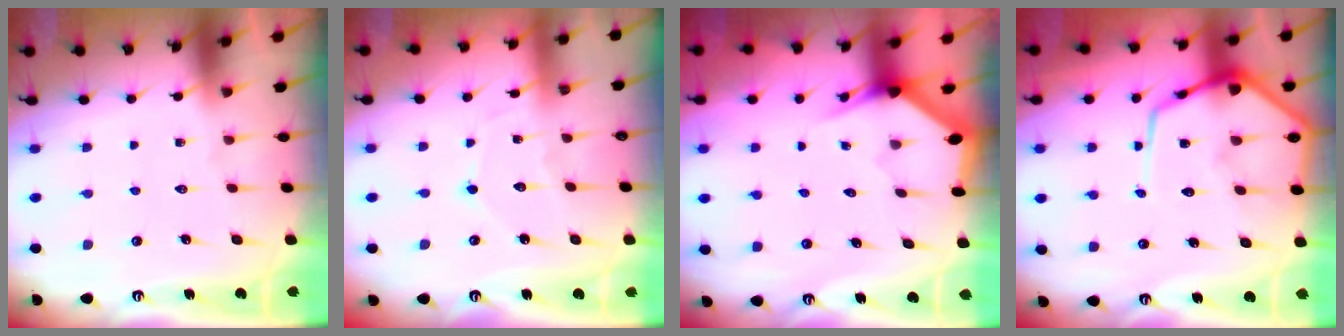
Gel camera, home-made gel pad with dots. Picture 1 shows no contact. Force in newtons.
{"total": 5.2, "press": 5.2, "slide": 0.5}
{"total": 3.0, "press": 3.0, "slide": 0.1}
{"total": 14.0, "press": 13.9, "slide": 1.3}